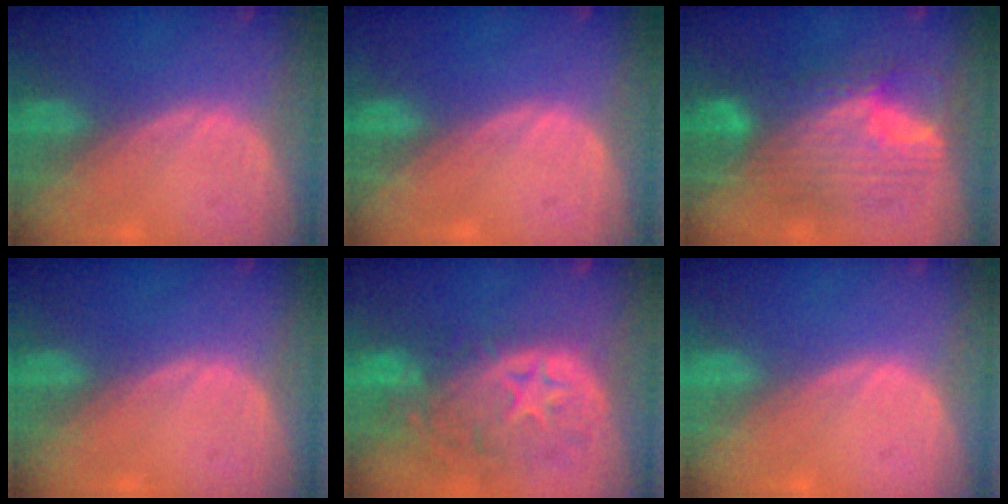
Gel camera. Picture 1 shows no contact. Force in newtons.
{"total": 0.0}
{"total": 11.4, "press": 11.4, "slide": 1.1}
{"total": 0.0}
{"total": 12.3, "press": 10.5, "slide": 6.5}
{"total": 0.0}